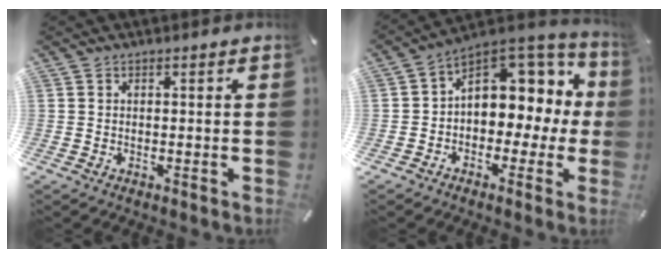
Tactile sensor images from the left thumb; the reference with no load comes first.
{"total": 10.0, "force": [3.6, 7.9, 5.0], "torque": [-0.066, -0.037, 0.070]}